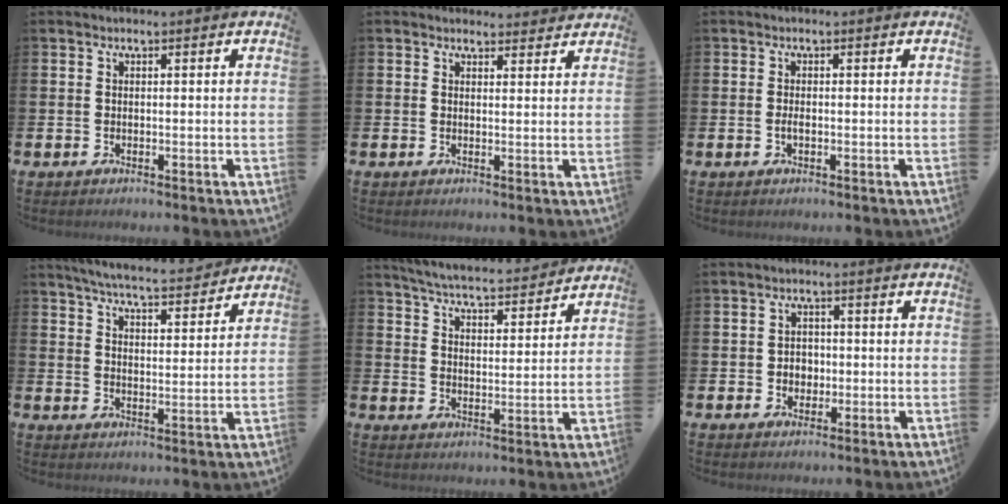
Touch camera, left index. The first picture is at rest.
{"total": 2.1, "force": [2.0, 0.7, -0.1], "torque": [0.012, -0.010, 0.033]}
{"total": 1.1, "force": [-0.3, 0.4, 1.0], "torque": [-0.015, 0.000, -0.006]}
{"total": 6.1, "force": [5.9, 0.3, 1.6], "torque": [-0.043, -0.042, 0.101]}
{"total": 5.7, "force": [5.6, 0.5, 1.0], "torque": [-0.040, -0.040, 0.096]}
{"total": 2.5, "force": [-0.2, 2.3, 1.0], "torque": [-0.013, 0.004, -0.012]}